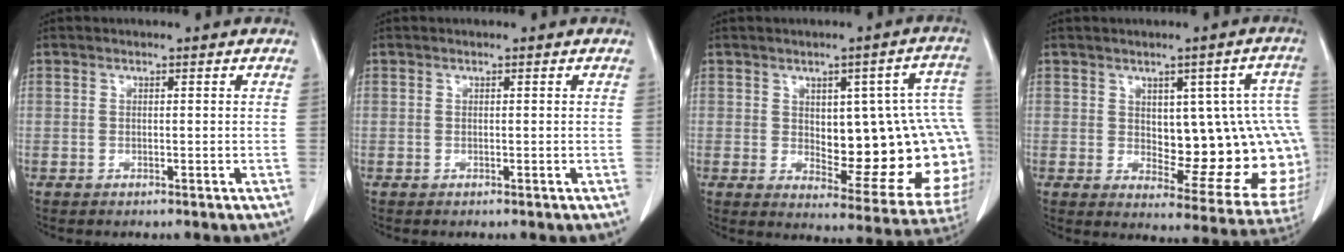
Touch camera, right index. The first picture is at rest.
{"total": 0.0}
{"total": 19.6, "force": [0.4, 6.5, 18.4], "torque": [-0.172, 0.022, 0.027]}
{"total": 16.3, "force": [0.6, 6.2, 15.1], "torque": [-0.139, 0.018, 0.026]}